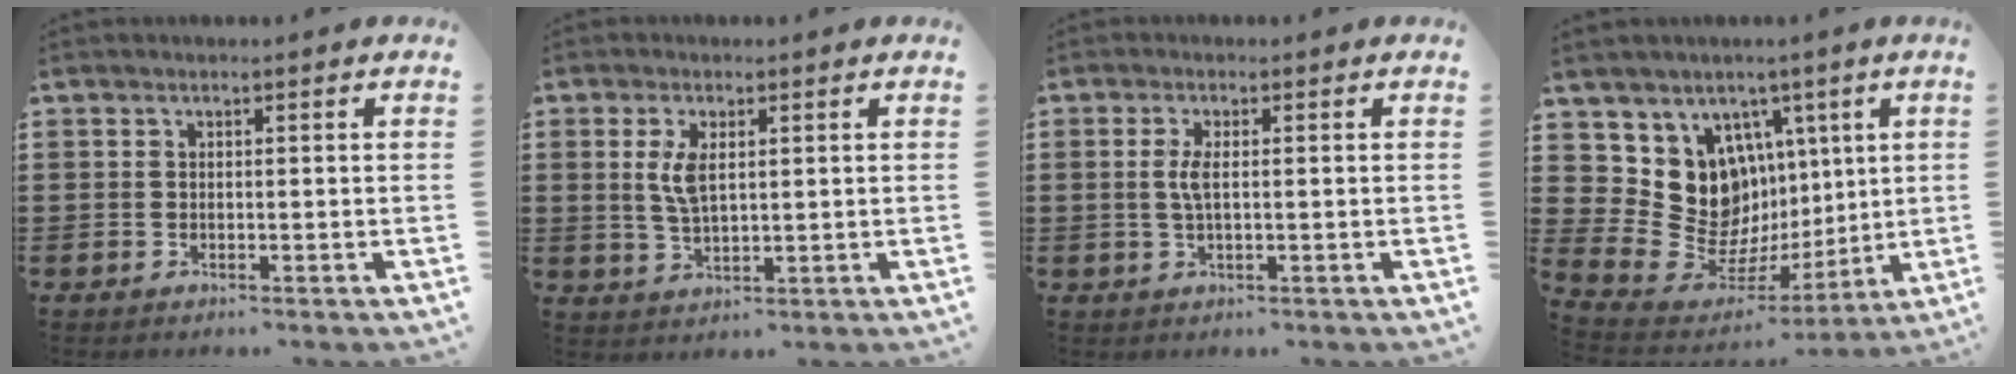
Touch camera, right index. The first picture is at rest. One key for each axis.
{"total": 4.6, "fx": 1.1, "fy": 1.9, "fz": 4.0, "tx": -0.093, "ty": 0.004, "tz": 0.015}
{"total": 3.0, "fx": 0.1, "fy": 0.8, "fz": 2.9, "tx": -0.070, "ty": -0.006, "tz": -0.004}
{"total": 12.5, "fx": 3.2, "fy": 11.4, "fz": 4.0, "tx": -0.106, "ty": -0.040, "tz": 0.074}